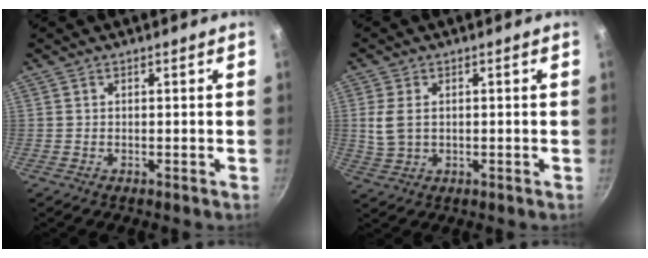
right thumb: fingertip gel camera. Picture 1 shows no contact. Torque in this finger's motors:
{"motor_torque": [-0.05, 0.22, 0.03, -0.06, 0.21]}